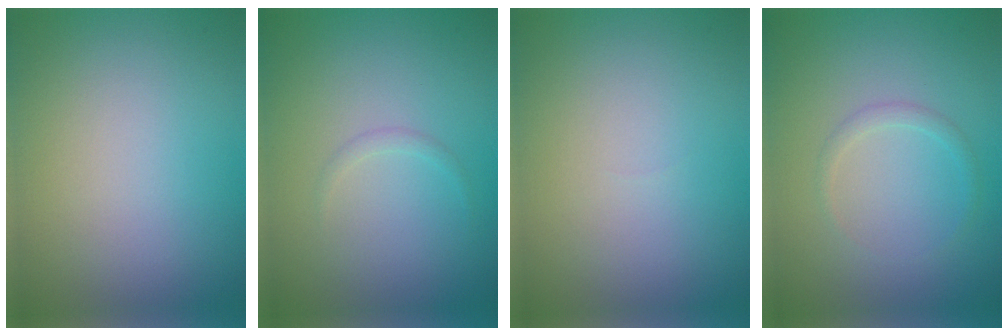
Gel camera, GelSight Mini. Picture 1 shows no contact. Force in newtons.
{"total": 0.6, "press": 0.6, "slide": 0.1}
{"total": 0.0}
{"total": 1.0, "press": 1.0, "slide": 0.1}